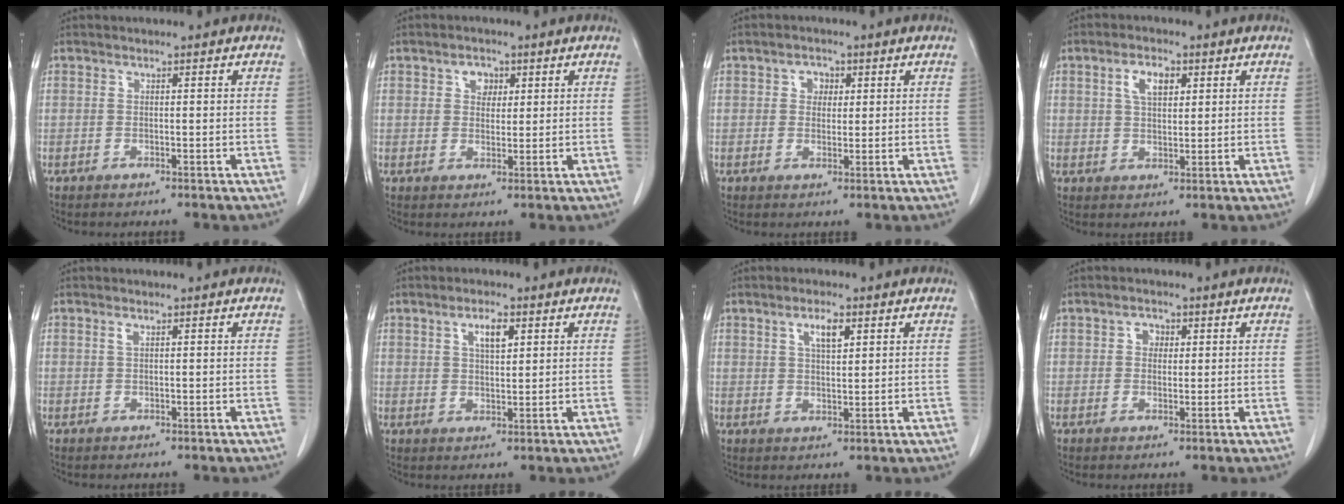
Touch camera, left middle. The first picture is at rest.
{"total": 3.0, "force": [1.4, 2.2, 1.5], "torque": [-0.026, 0.004, 0.022]}
{"total": 2.5, "force": [0.9, 1.9, 1.4], "torque": [-0.022, 0.004, 0.014]}
{"total": 4.5, "force": [1.9, 2.3, 3.4], "torque": [-0.066, 0.008, 0.034]}
{"total": 0.6, "force": [0.3, 0.2, 0.5], "torque": [-0.013, -0.001, 0.005]}
{"total": 3.9, "force": [1.8, 1.2, 3.2], "torque": [-0.058, -0.001, 0.031]}
{"total": 3.9, "force": [1.9, 1.1, 3.2], "torque": [-0.059, 0.000, 0.033]}
{"total": 2.0, "force": [0.6, 1.5, 1.2], "torque": [-0.019, 0.002, 0.008]}